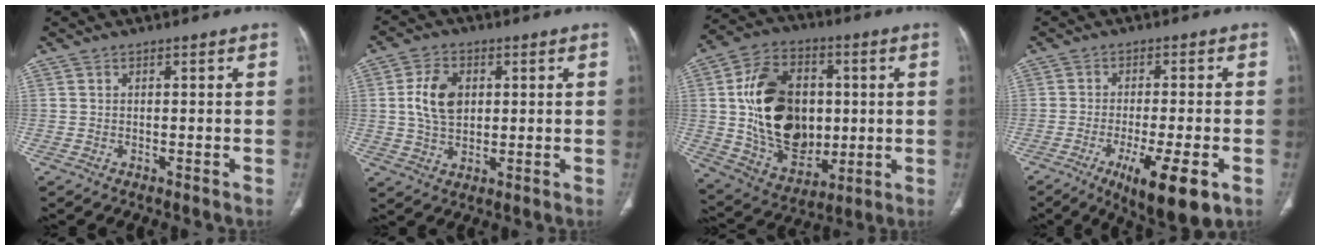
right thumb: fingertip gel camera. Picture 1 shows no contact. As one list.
[{"total": 8.4, "force": [1.5, 5.6, 6.0], "torque": [-0.102, -0.002, 0.029]}, {"total": 22.4, "force": [1.5, 15.7, 15.9], "torque": [-0.243, -0.002, 0.044]}, {"total": 12.0, "force": [-5.3, 2.8, 10.4], "torque": [-0.163, -0.009, -0.077]}]